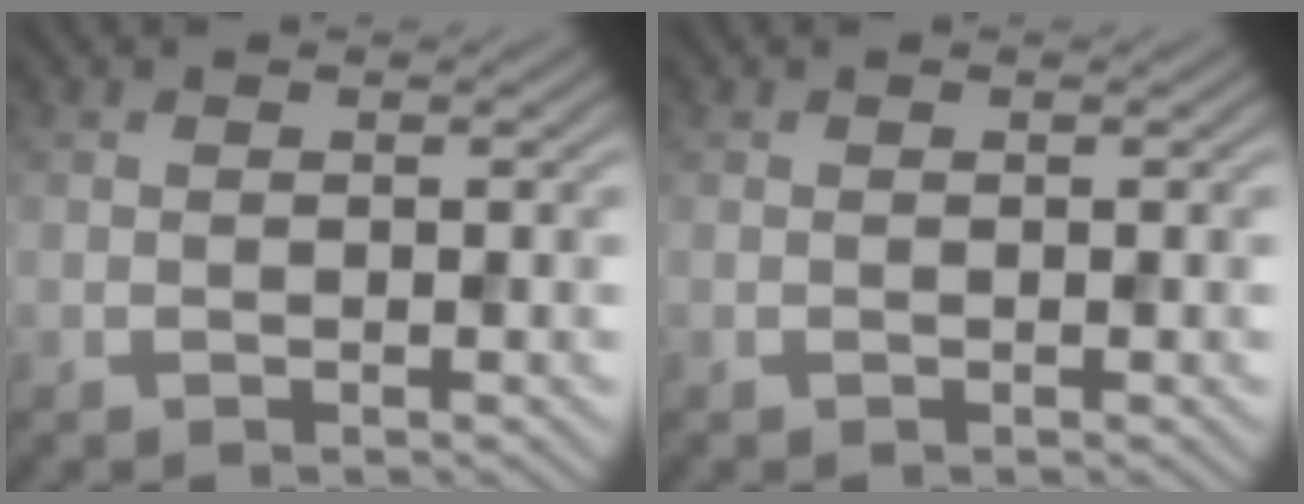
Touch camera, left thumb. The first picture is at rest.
{"total": 0.0}